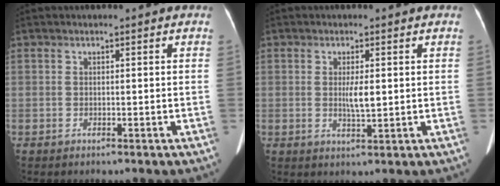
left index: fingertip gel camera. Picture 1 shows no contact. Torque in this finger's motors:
{"motor_torque": [0.87, 0.02, 0.40, 0.10]}